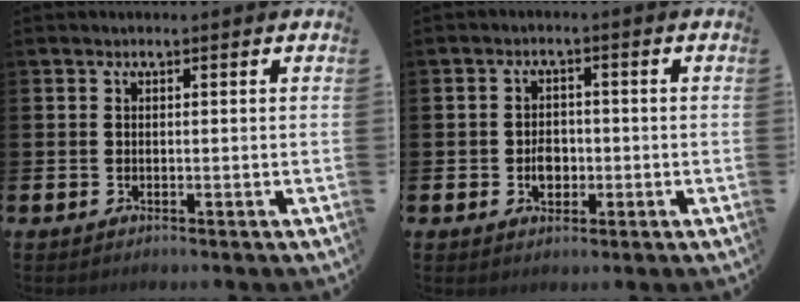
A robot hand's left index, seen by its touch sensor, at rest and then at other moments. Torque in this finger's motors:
{"motor_torque": [0.57, 0.10, 0.04, 0.09]}